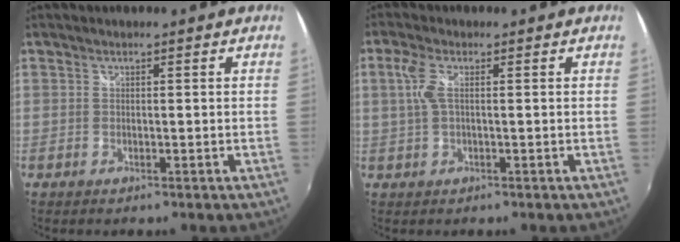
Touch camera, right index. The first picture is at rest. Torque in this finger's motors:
{"motor_torque": [0.04, -0.01, 0.34, 0.07]}